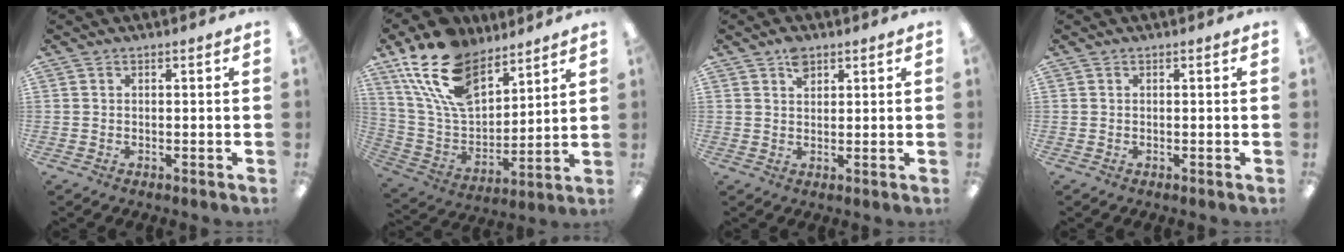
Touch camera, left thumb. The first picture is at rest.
{"total": 20.0, "force": [13.0, 10.7, 10.9], "torque": [-0.237, -0.059, 0.239]}
{"total": 3.3, "force": [2.1, 2.0, 1.6], "torque": [-0.020, -0.007, 0.036]}
{"total": 0.0}